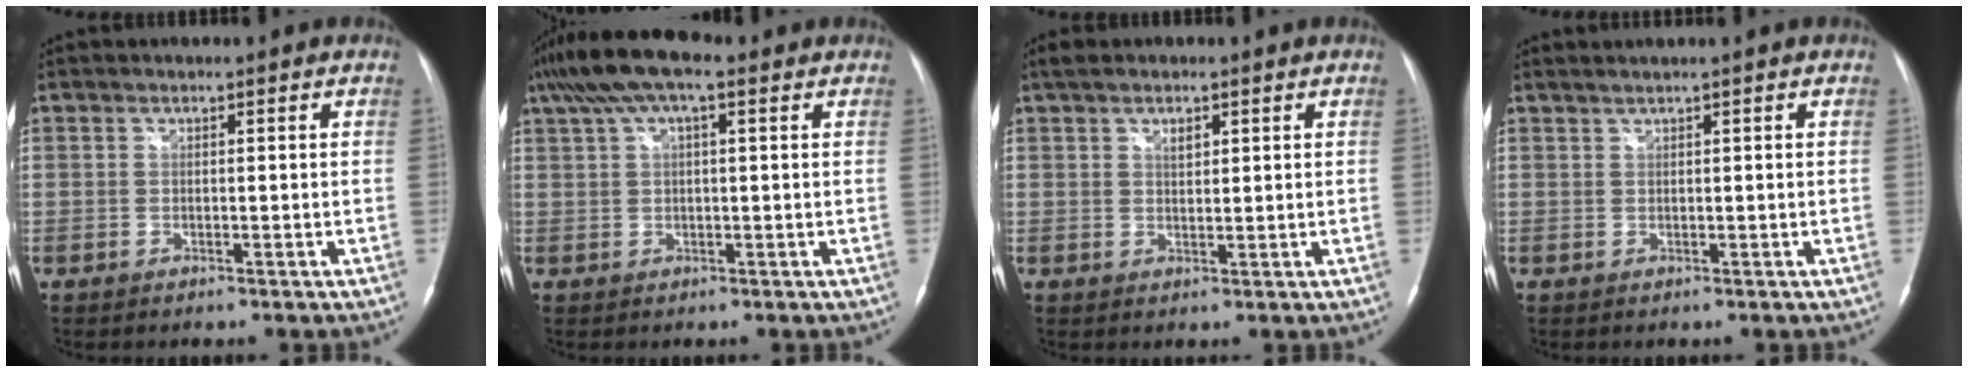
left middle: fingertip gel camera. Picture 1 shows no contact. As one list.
[{"total": 9.7, "force": [5.8, 2.8, 7.2], "torque": [-0.146, 0.041, 0.099]}, {"total": 3.0, "force": [1.6, 1.4, 2.1], "torque": [-0.048, 0.006, 0.029]}, {"total": 1.5, "force": [1.2, -0.3, 1.0], "torque": [-0.021, 0.012, 0.025]}]